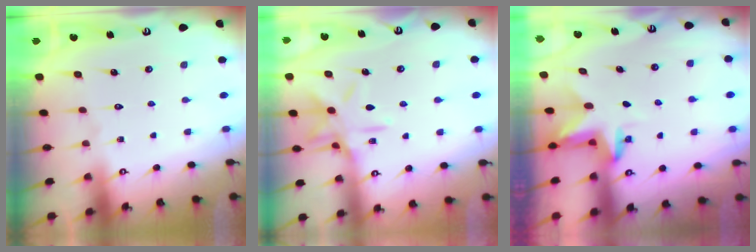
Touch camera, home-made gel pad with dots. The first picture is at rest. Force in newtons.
{"total": 11.3, "press": 11.3, "slide": 0.8}
{"total": 3.6, "press": 3.6, "slide": 0.2}